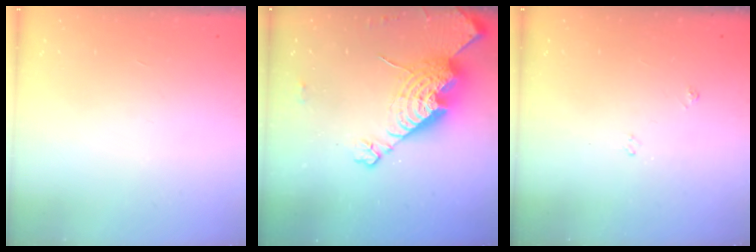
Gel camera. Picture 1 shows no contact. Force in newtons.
{"total": 20.4, "press": 20.3, "slide": 1.9}
{"total": 3.5, "press": 3.4, "slide": 0.5}